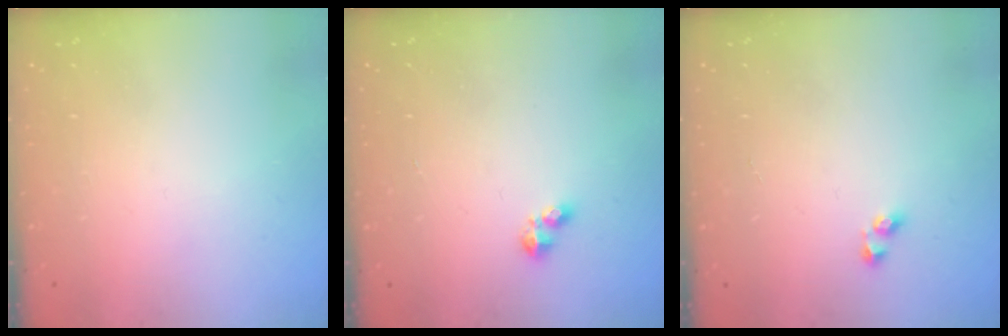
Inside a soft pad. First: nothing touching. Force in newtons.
{"total": 2.8, "press": 2.8, "slide": 0.4}
{"total": 2.7, "press": 2.6, "slide": 0.6}